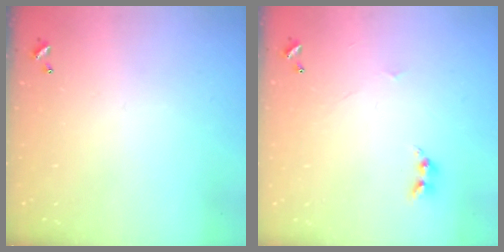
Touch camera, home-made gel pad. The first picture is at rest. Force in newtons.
{"total": 2.1, "press": 2.0, "slide": 0.5}